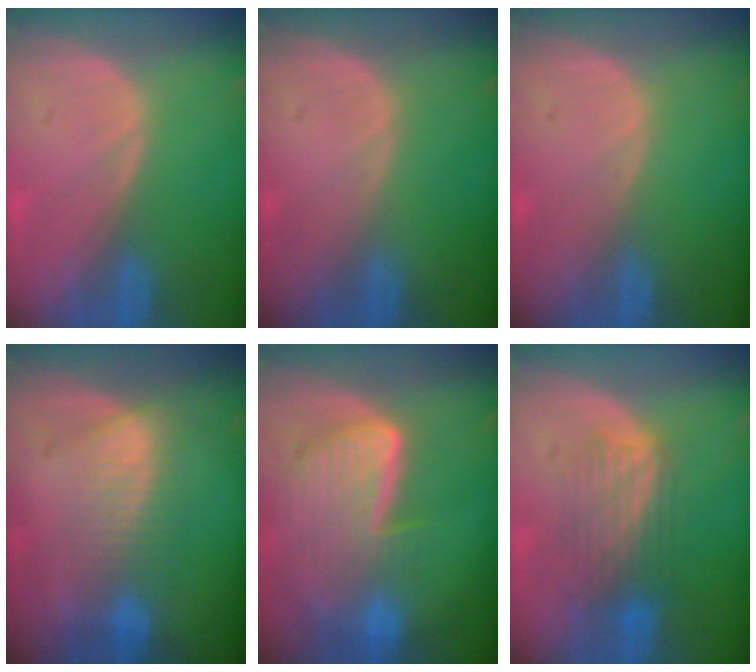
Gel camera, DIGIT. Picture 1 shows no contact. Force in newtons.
{"total": 0.0}
{"total": 0.0}
{"total": 6.8, "press": 6.7, "slide": 1.2}
{"total": 9.1, "press": 7.9, "slide": 4.5}
{"total": 5.9, "press": 5.9, "slide": 0.6}